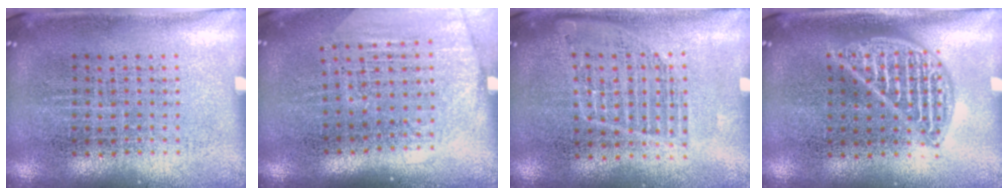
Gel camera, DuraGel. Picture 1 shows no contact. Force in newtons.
{"total": 1.8, "press": 1.6, "slide": 0.7}
{"total": 1.1, "press": 1.1, "slide": 0.3}
{"total": 2.2, "press": 2.1, "slide": 0.3}